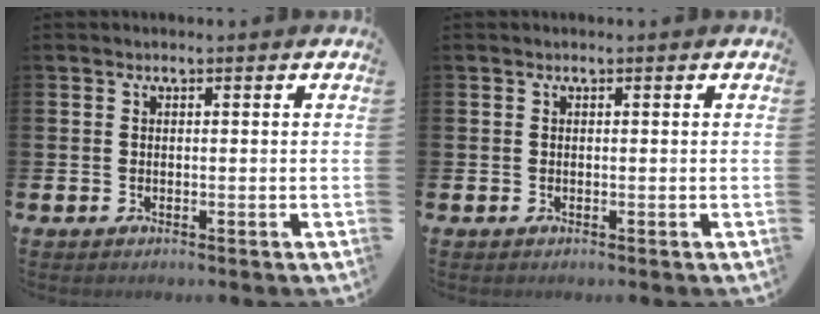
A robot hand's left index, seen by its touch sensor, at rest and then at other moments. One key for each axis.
{"total": 0.0}